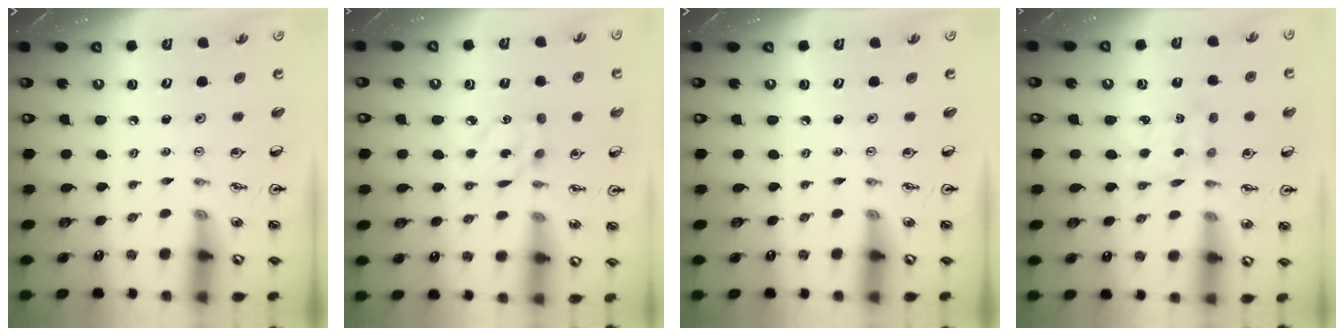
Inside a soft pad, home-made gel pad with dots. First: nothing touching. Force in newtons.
{"total": 6.3, "press": 6.3, "slide": 0.1}
{"total": 0.0}
{"total": 2.3, "press": 2.2, "slide": 0.7}